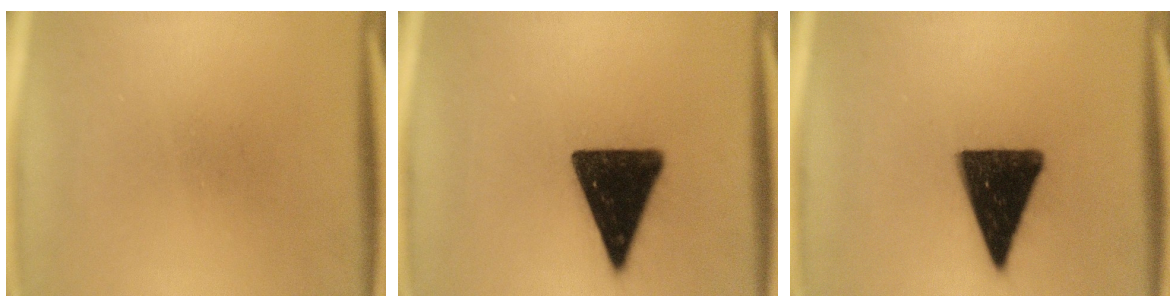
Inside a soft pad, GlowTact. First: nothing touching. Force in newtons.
{"total": 16.1}
{"total": 15.2}